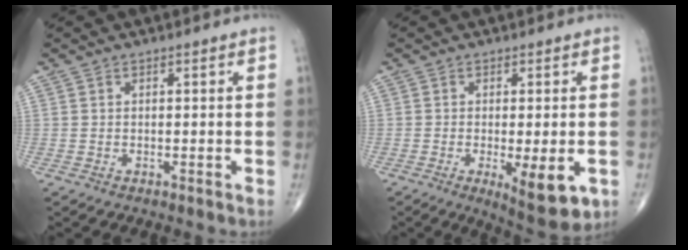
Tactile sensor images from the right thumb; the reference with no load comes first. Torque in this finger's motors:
{"motor_torque": [-0.18, 0.44, 0.16, 0.07, 0.05]}